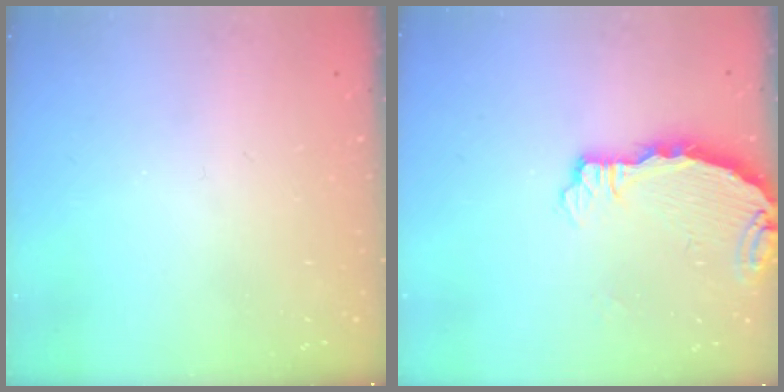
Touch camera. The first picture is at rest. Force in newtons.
{"total": 3.7, "press": 3.7, "slide": 0.4}